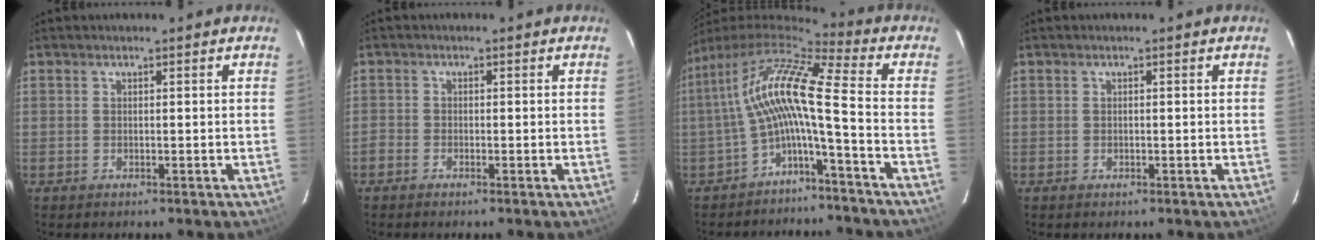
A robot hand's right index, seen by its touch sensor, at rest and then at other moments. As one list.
[{"total": 2.7, "force": [-1.8, 1.7, 1.0], "torque": [-0.024, -0.002, -0.035]}, {"total": 13.0, "force": [-1.9, 1.0, 12.9], "torque": [-0.243, 0.014, -0.037]}, {"total": 0.6, "force": [-0.2, 0.4, 0.3], "torque": [-0.005, -0.001, -0.002]}]